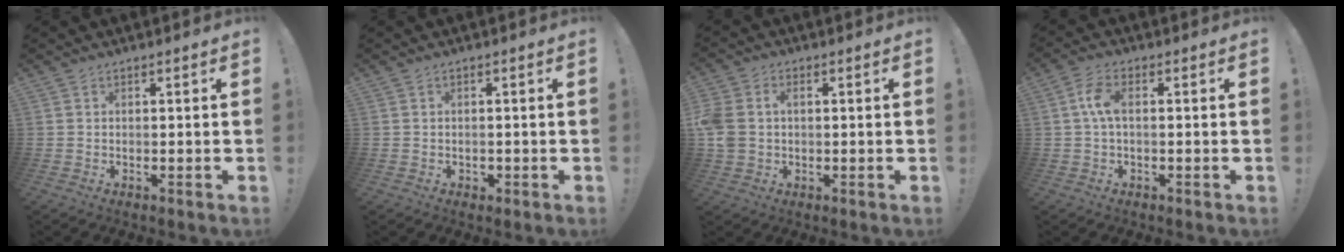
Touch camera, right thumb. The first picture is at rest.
{"total": 1.1, "force": [-0.2, 1.1, 0.2], "torque": [-0.002, 0.001, -0.004]}
{"total": 6.7, "force": [0.6, 5.3, 4.0], "torque": [-0.094, 0.000, 0.011]}
{"total": 6.0, "force": [0.3, 2.8, 5.3], "torque": [-0.108, 0.007, 0.005]}